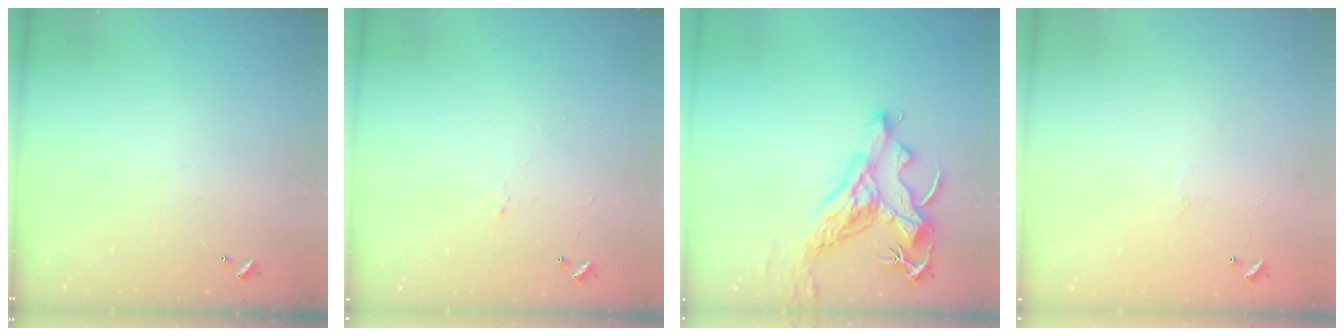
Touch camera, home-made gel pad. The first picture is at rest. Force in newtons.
{"total": 0.7, "press": 0.4, "slide": 0.6}
{"total": 8.1, "press": 8.0, "slide": 1.4}
{"total": 6.6, "press": 6.6, "slide": 0.8}